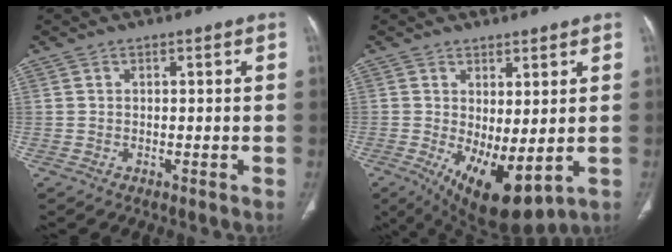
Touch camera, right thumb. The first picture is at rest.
{"total": 11.2, "force": [-1.4, 4.7, 10.1], "torque": [-0.159, -0.021, 0.002]}